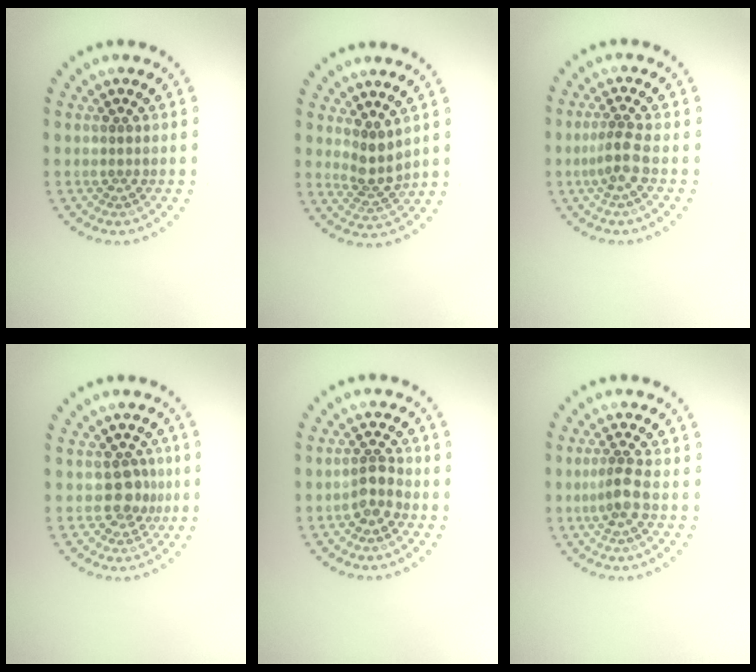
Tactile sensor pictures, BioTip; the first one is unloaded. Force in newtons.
{"total": 2.4, "press": 1.8, "slide": 1.5}
{"total": 2.3, "press": 1.8, "slide": 1.4}
{"total": 2.1, "press": 1.7, "slide": 1.2}
{"total": 1.9, "press": 1.6, "slide": 1.0}
{"total": 1.9, "press": 1.6, "slide": 1.1}